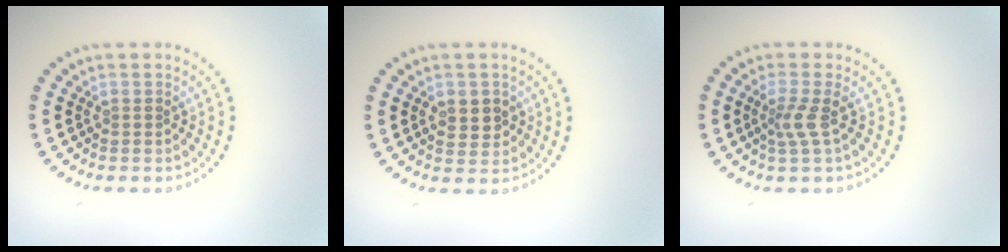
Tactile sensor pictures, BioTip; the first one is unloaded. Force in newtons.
{"total": 2.5, "press": 2.4, "slide": 0.5}
{"total": 2.0, "press": 1.4, "slide": 1.5}